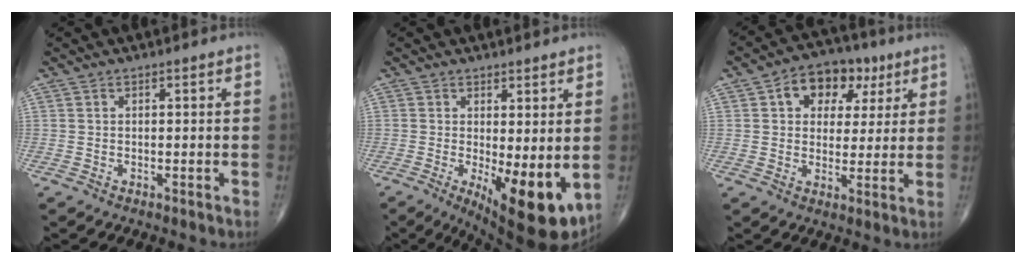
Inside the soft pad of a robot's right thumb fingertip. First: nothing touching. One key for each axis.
{"total": 11.5, "fx": -1.8, "fy": 4.0, "fz": 10.6, "tx": -0.150, "ty": -0.029, "tz": -0.014}
{"total": 11.1, "fx": 4.3, "fy": 7.9, "fz": 6.4, "tx": -0.053, "ty": 0.002, "tz": 0.062}